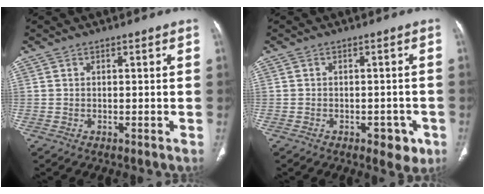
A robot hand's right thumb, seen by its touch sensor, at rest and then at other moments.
{"total": 4.5, "force": [-2.2, 2.6, 2.9], "torque": [-0.015, 0.009, -0.026]}